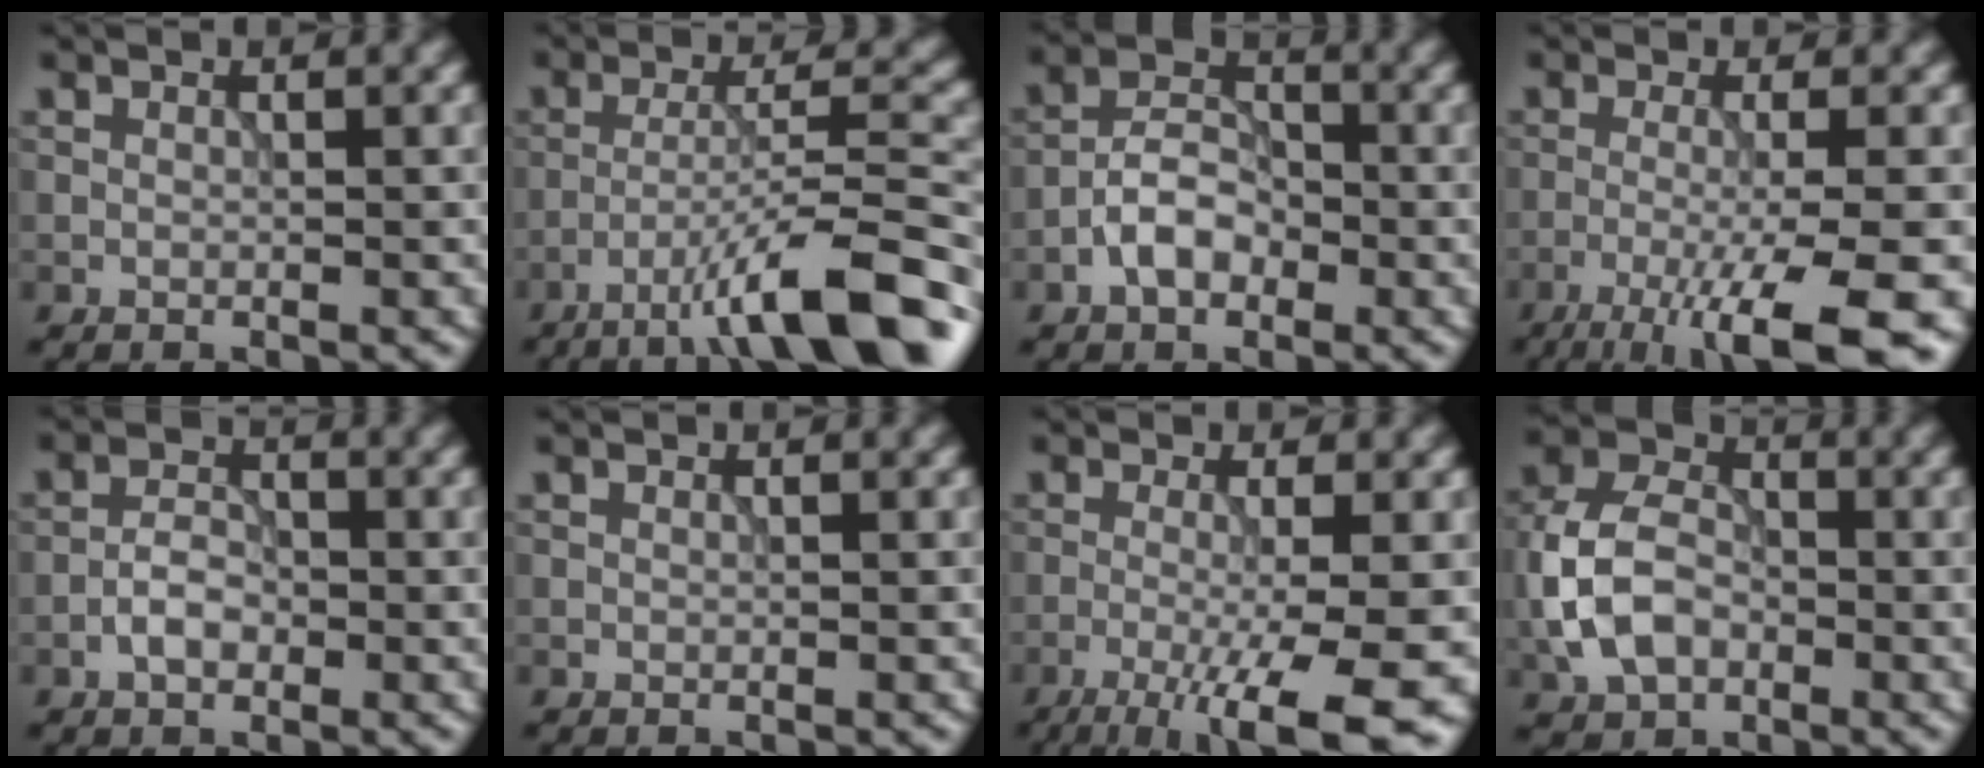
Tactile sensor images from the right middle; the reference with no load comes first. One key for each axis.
{"total": 10.4, "fx": -6.4, "fy": 1.5, "fz": 8.0, "tx": -0.116, "ty": 0.020, "tz": -0.103}
{"total": 4.0, "fx": -1.7, "fy": 2.4, "fz": 2.7, "tx": -0.045, "ty": 0.012, "tz": -0.038}
{"total": 8.9, "fx": -4.8, "fy": 1.7, "fz": 7.3, "tx": -0.104, "ty": -0.005, "tz": -0.079}
{"total": 2.5, "fx": -1.0, "fy": 1.4, "fz": 1.8, "tx": -0.030, "ty": 0.007, "tz": -0.024}
{"total": 0.0}
{"total": 9.0, "fx": -4.0, "fy": 2.0, "fz": 7.8, "tx": -0.113, "ty": -0.008, "tz": -0.061}
{"total": 6.5, "fx": -1.5, "fy": 4.6, "fz": 4.3, "tx": -0.091, "ty": 0.011, "tz": -0.038}